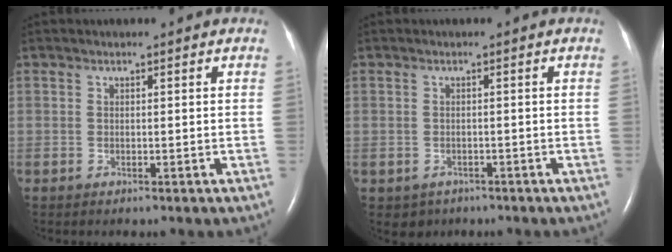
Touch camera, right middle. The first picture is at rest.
{"total": 2.3, "force": [-1.4, 1.8, 0.2], "torque": [-0.009, 0.005, -0.016]}